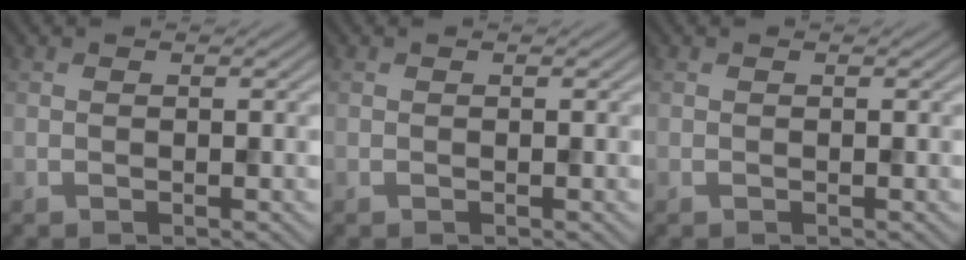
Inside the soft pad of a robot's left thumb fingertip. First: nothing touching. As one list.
[{"total": 0.0}, {"total": 0.0}]